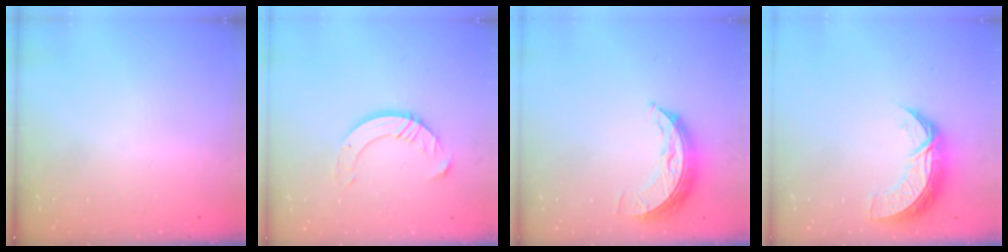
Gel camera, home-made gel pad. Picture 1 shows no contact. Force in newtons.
{"total": 9.2, "press": 9.2, "slide": 0.7}
{"total": 8.4, "press": 8.4, "slide": 0.2}
{"total": 8.8, "press": 8.7, "slide": 1.0}